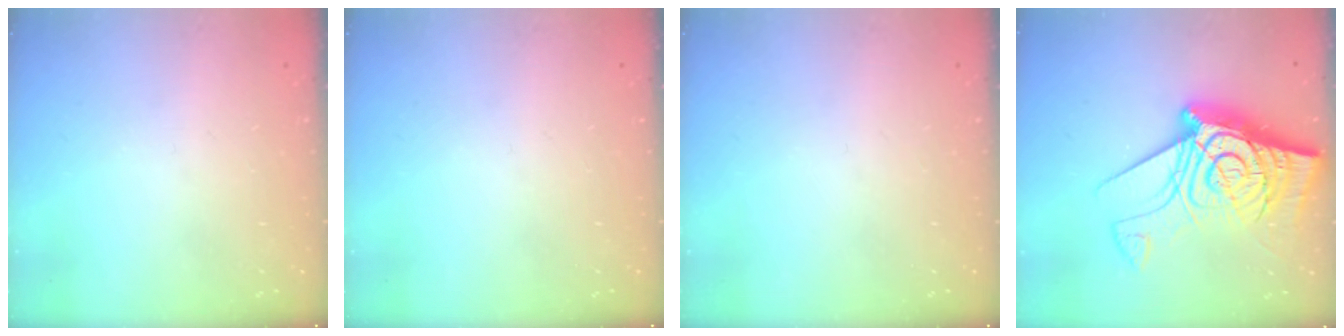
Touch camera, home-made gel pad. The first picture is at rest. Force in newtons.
{"total": 0.0}
{"total": 0.0}
{"total": 21.5, "press": 21.3, "slide": 2.7}